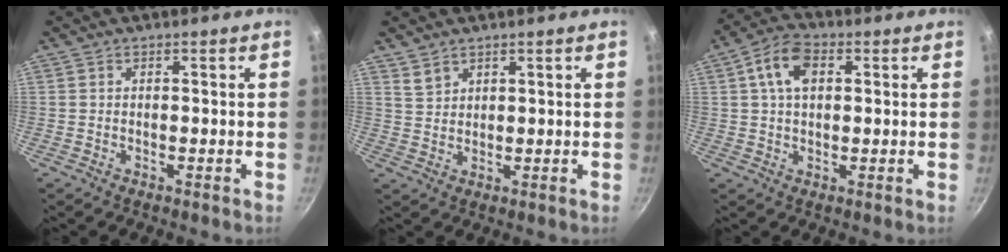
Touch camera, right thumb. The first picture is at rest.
{"total": 2.8, "force": [2.1, 1.6, 0.8], "torque": [-0.004, -0.003, 0.046]}
{"total": 7.9, "force": [2.1, 5.0, 5.8], "torque": [-0.090, 0.013, 0.029]}